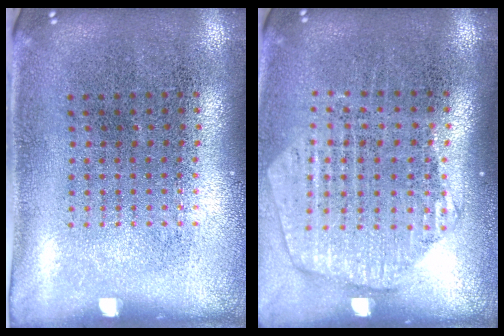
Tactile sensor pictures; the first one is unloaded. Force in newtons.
{"total": 1.8, "press": 1.6, "slide": 0.9}